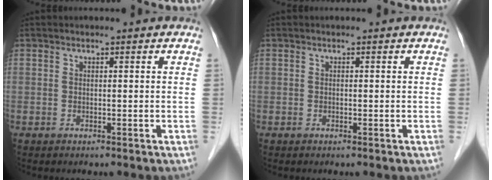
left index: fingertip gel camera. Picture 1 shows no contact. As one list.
[{"total": 0.0}]